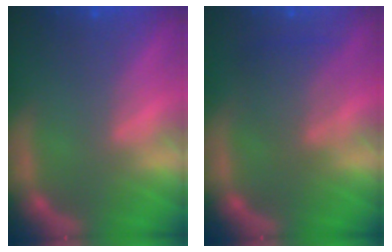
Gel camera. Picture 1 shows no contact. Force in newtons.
{"total": 3.4}